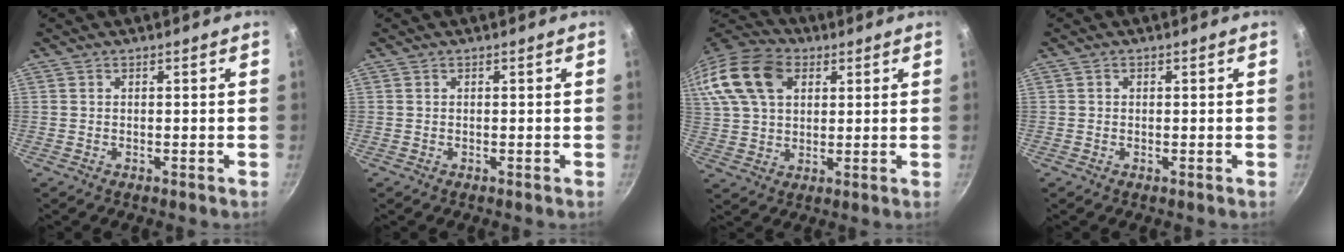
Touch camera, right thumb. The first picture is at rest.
{"total": 0.0}
{"total": 22.7, "force": [8.6, 15.5, 14.1], "torque": [-0.312, 0.031, 0.151]}
{"total": 0.5, "force": [0.1, 0.5, 0.1], "torque": [0.000, 0.002, 0.001]}